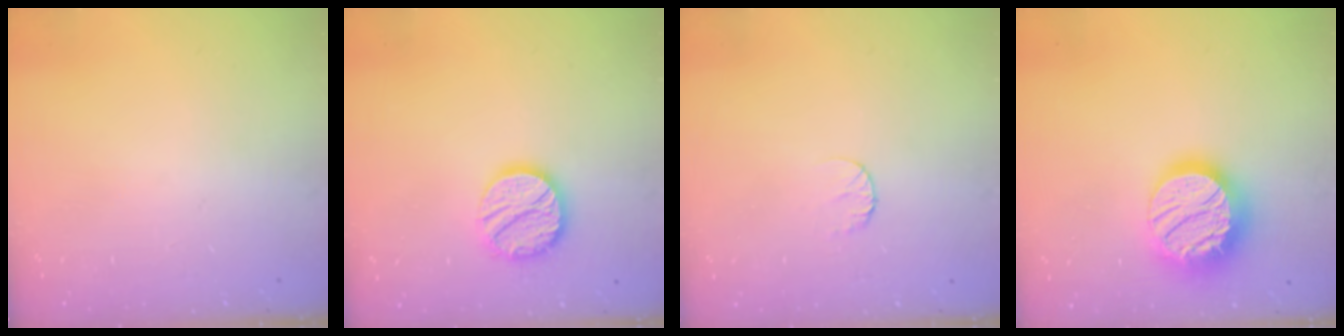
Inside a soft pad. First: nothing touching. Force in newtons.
{"total": 14.4, "press": 14.3, "slide": 1.2}
{"total": 4.7, "press": 4.7, "slide": 0.4}
{"total": 21.5, "press": 21.4, "slide": 1.6}